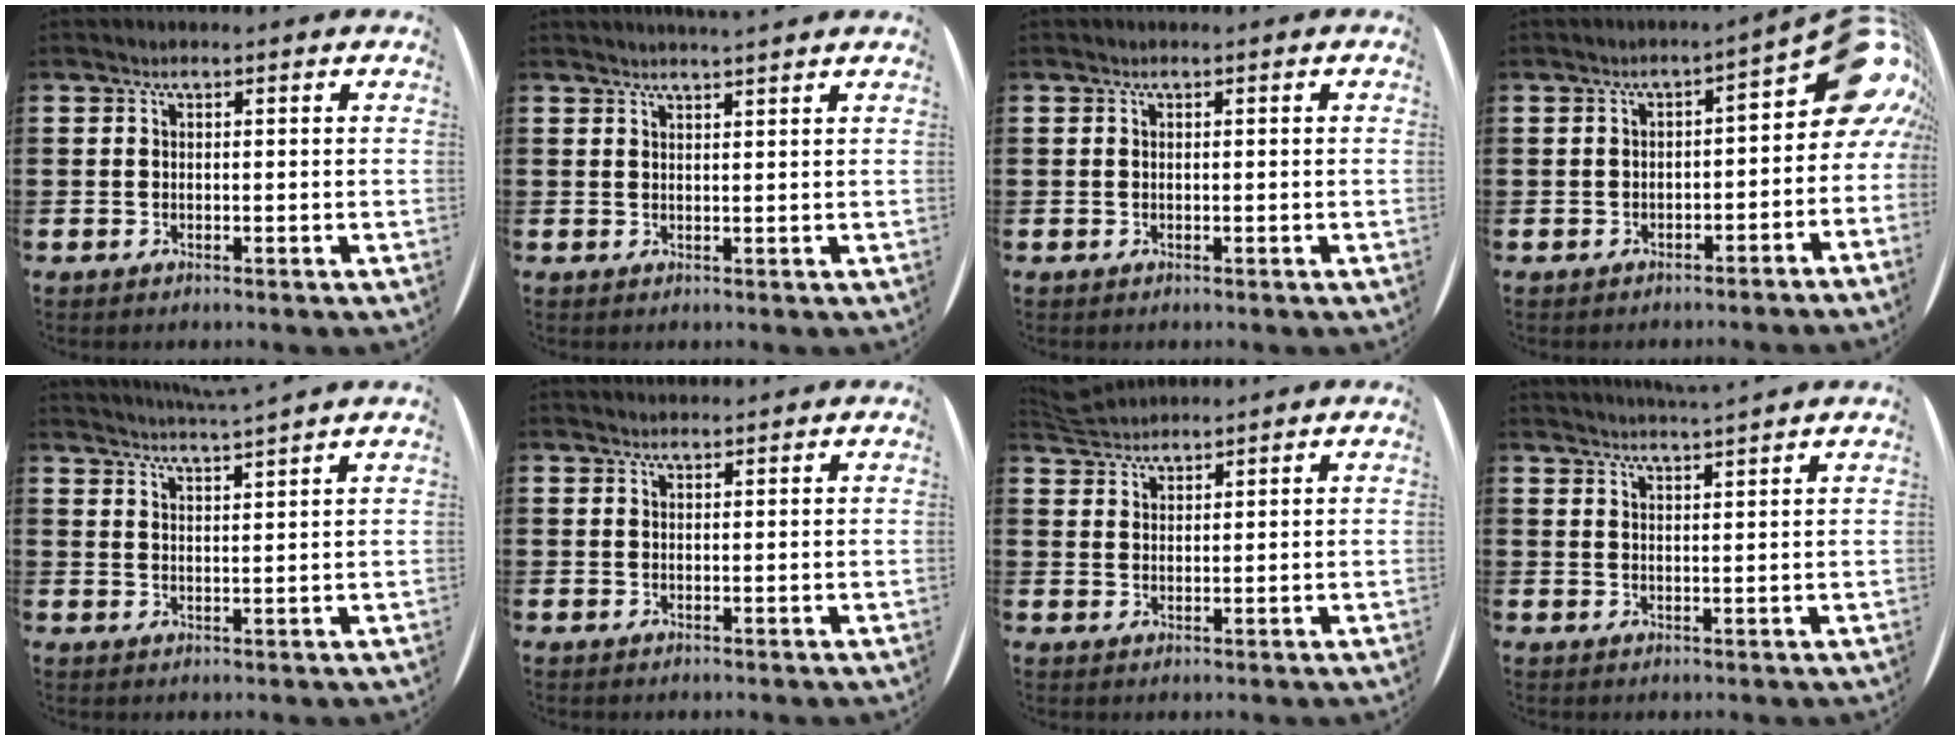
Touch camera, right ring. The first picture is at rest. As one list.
[{"total": 1.5, "force": [1.4, -0.6, 0.0], "torque": [0.003, -0.004, 0.026]}, {"total": 0.0}, {"total": 6.5, "force": [1.3, 3.3, 5.5], "torque": [-0.069, -0.015, 0.012]}, {"total": 3.2, "force": [3.0, -1.2, 0.1], "torque": [-0.006, -0.021, 0.052]}, {"total": 0.9, "force": [0.9, -0.1, -0.1], "torque": [0.003, 0.002, 0.017]}, {"total": 2.8, "force": [2.7, -0.3, -0.5], "torque": [0.002, -0.006, 0.054]}, {"total": 2.4, "force": [2.2, -0.8, -0.1], "torque": [0.001, -0.014, 0.042]}]